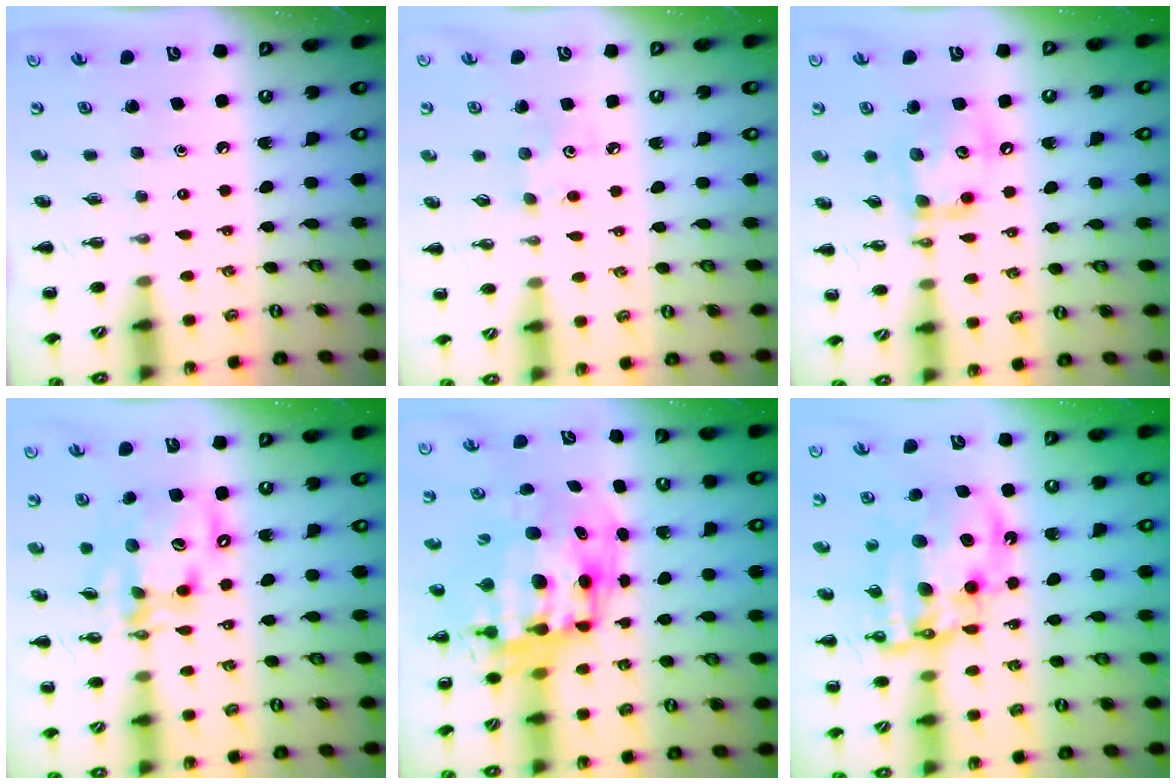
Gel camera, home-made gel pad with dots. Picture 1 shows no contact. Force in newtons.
{"total": 4.5, "press": 4.3, "slide": 1.1}
{"total": 13.6, "press": 13.5, "slide": 1.2}
{"total": 13.1, "press": 12.8, "slide": 3.1}
{"total": 12.3, "press": 12.0, "slide": 2.9}
{"total": 17.1, "press": 16.6, "slide": 4.2}